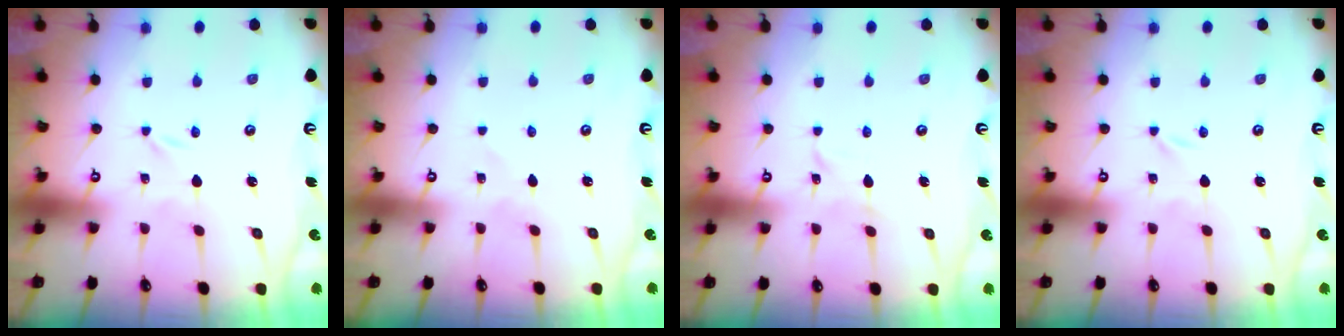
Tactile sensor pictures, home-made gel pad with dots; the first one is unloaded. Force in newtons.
{"total": 0.6, "press": 0.6, "slide": 0.1}
{"total": 3.9, "press": 3.9, "slide": 0.3}
{"total": 0.0}